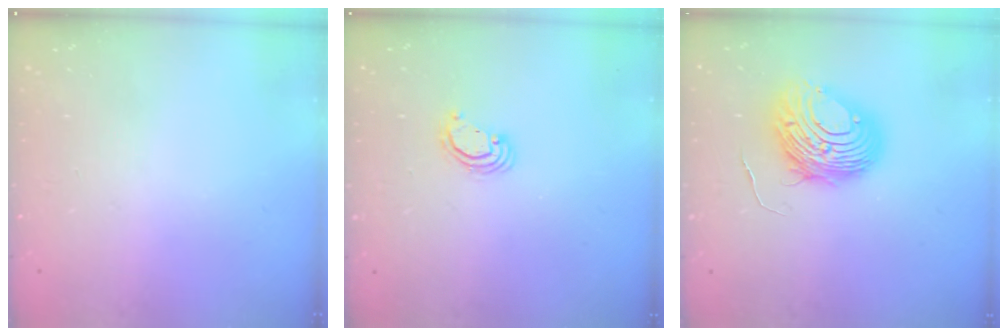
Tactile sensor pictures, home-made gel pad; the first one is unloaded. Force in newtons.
{"total": 3.0, "press": 3.0, "slide": 0.3}
{"total": 10.3, "press": 10.3, "slide": 1.0}